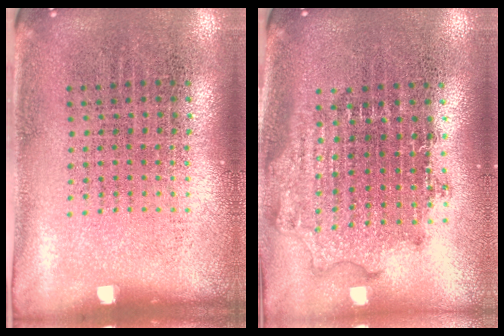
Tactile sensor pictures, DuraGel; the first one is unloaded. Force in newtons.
{"total": 1.9, "press": 1.5, "slide": 1.1}